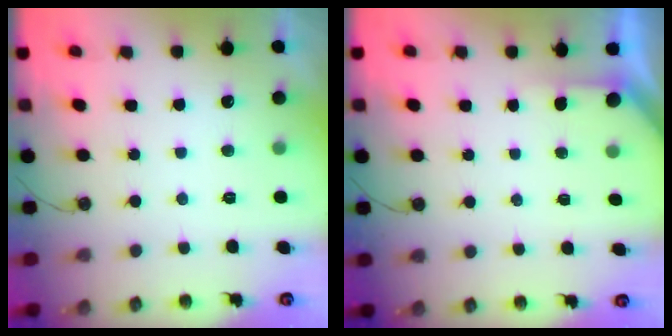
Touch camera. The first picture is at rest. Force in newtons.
{"total": 2.2, "press": 2.2, "slide": 0.2}